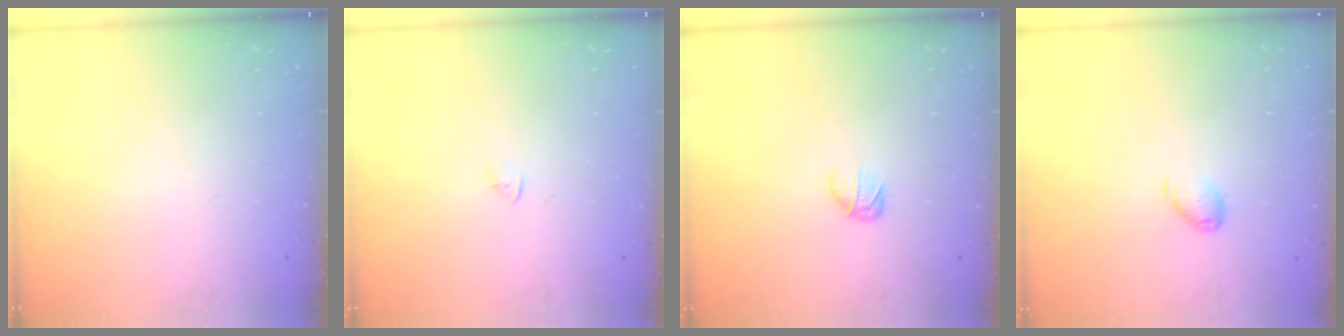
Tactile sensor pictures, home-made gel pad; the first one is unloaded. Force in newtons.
{"total": 1.4, "press": 1.3, "slide": 0.4}
{"total": 2.7, "press": 2.7, "slide": 0.7}
{"total": 6.6, "press": 6.5, "slide": 1.1}